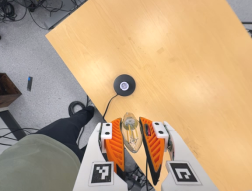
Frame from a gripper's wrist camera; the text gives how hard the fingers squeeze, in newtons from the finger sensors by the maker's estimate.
{"total": 22.0, "left": 24.6, "right": 19.5}